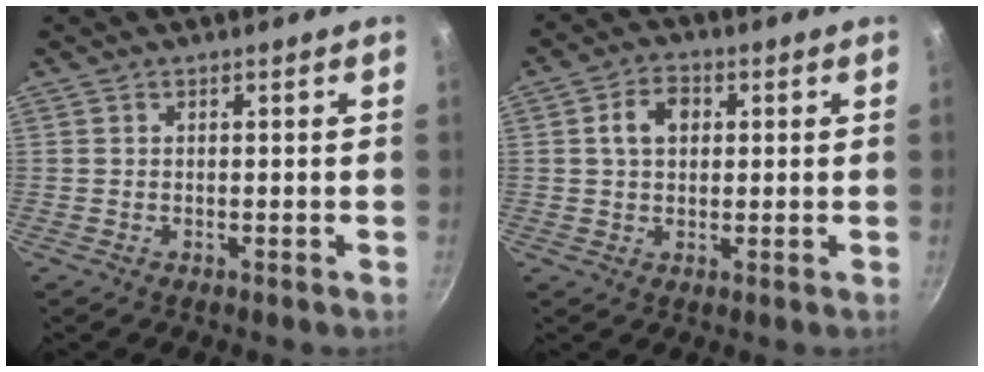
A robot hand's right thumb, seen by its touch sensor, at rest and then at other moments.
{"total": 5.9, "force": [1.2, 4.3, 3.9], "torque": [-0.049, 0.010, 0.014]}